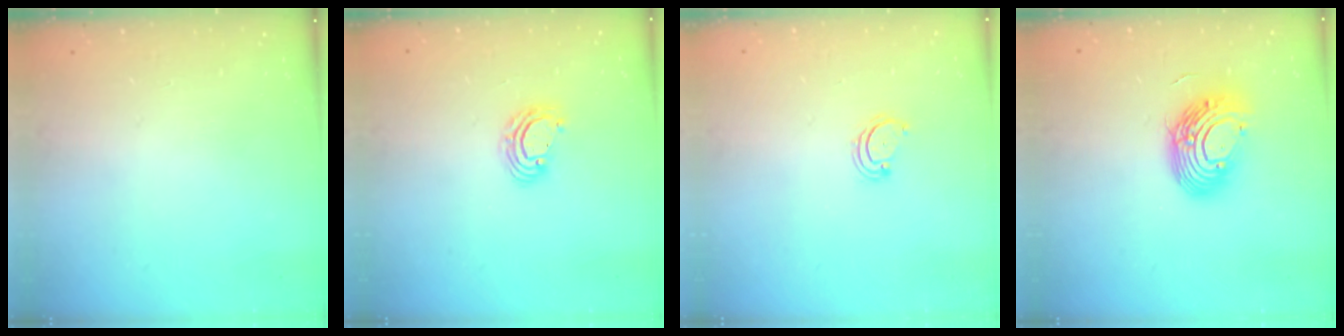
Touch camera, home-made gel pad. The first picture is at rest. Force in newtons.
{"total": 5.1, "press": 5.1, "slide": 0.4}
{"total": 2.8, "press": 2.8, "slide": 0.3}
{"total": 12.4, "press": 12.3, "slide": 1.8}